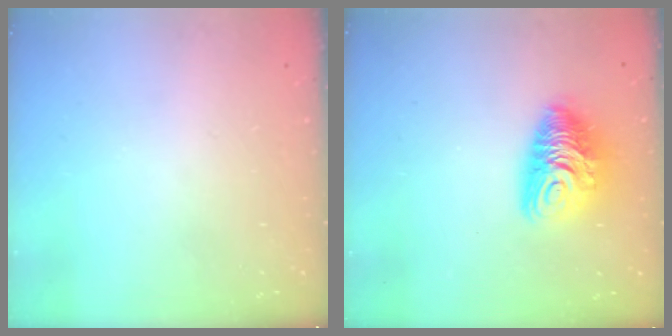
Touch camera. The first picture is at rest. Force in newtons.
{"total": 11.5, "press": 11.4, "slide": 1.2}